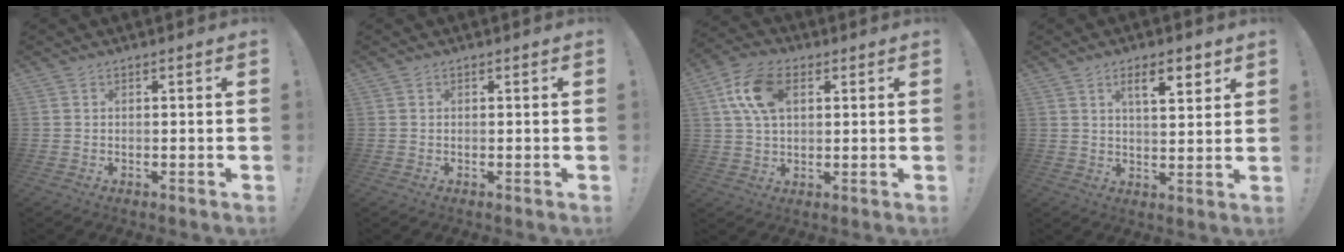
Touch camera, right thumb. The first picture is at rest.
{"total": 0.0}
{"total": 12.9, "force": [4.1, 7.8, 9.4], "torque": [-0.170, 0.005, 0.079]}
{"total": 8.4, "force": [4.4, 2.7, 6.6], "torque": [-0.096, -0.014, 0.071]}